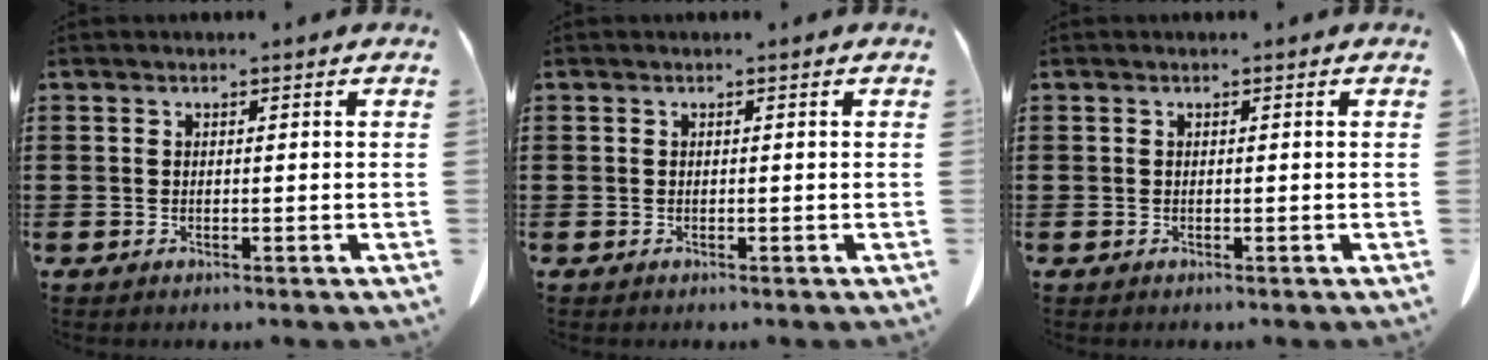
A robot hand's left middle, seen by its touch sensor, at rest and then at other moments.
{"total": 0.0}
{"total": 0.0}